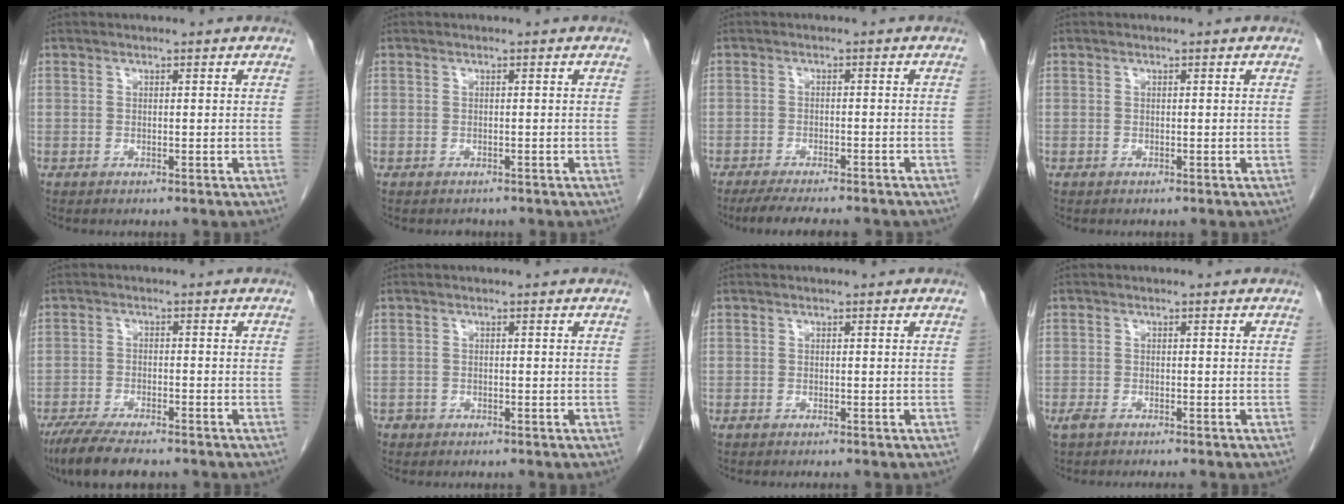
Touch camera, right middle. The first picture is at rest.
{"total": 1.0, "force": [-0.9, 0.5, 0.0], "torque": [-0.006, -0.001, -0.014]}
{"total": 11.1, "force": [-9.6, 2.1, 5.3], "torque": [-0.071, -0.012, -0.128]}
{"total": 0.0}
{"total": 9.5, "force": [-7.8, 1.9, 5.2], "torque": [-0.086, -0.020, -0.128]}
{"total": 1.1, "force": [-0.8, 0.7, -0.1], "torque": [-0.006, 0.003, -0.015]}
{"total": 1.3, "force": [-1.2, 0.2, 0.6], "torque": [-0.011, -0.002, -0.015]}
{"total": 4.6, "force": [-3.8, 1.1, 2.5], "torque": [-0.038, -0.010, -0.055]}